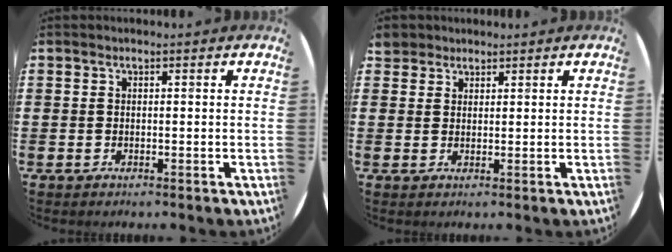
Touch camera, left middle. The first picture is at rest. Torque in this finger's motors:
{"motor_torque": [0.31, -0.29, -0.03, -0.01]}